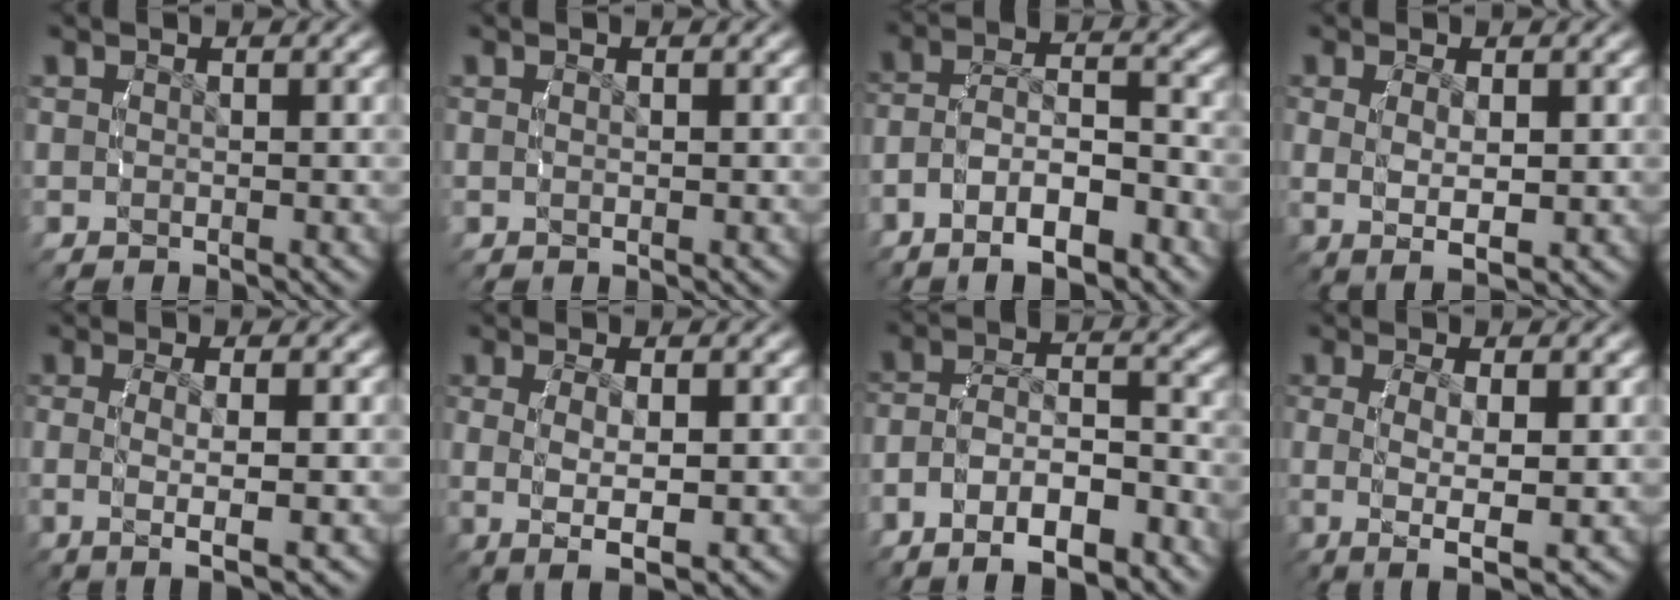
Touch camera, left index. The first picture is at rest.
{"total": 0.5, "force": [0.0, -0.1, 0.5], "torque": [-0.013, -0.003, 0.001]}
{"total": 6.3, "force": [-3.5, 3.1, 4.1], "torque": [-0.080, -0.010, -0.055]}
{"total": 4.5, "force": [0.2, 2.1, 4.0], "torque": [-0.073, -0.008, 0.013]}
{"total": 4.6, "force": [-0.8, 1.0, 4.4], "torque": [-0.081, -0.006, -0.006]}
{"total": 5.2, "force": [-0.3, 2.0, 4.8], "torque": [-0.095, -0.008, 0.006]}
{"total": 7.4, "force": [-4.7, 3.8, 4.2], "torque": [-0.080, -0.015, -0.074]}
{"total": 5.5, "force": [-0.7, 1.8, 5.1], "torque": [-0.097, -0.013, 0.000]}